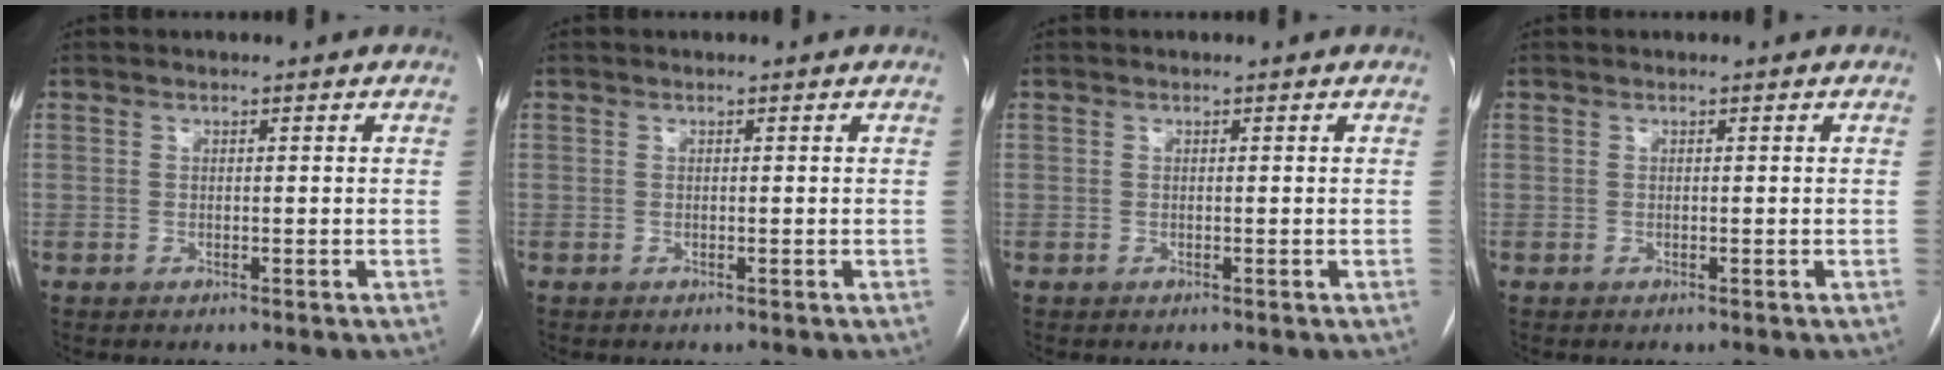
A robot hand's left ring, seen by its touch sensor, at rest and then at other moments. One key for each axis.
{"total": 0.0}
{"total": 0.0}
{"total": 0.0}